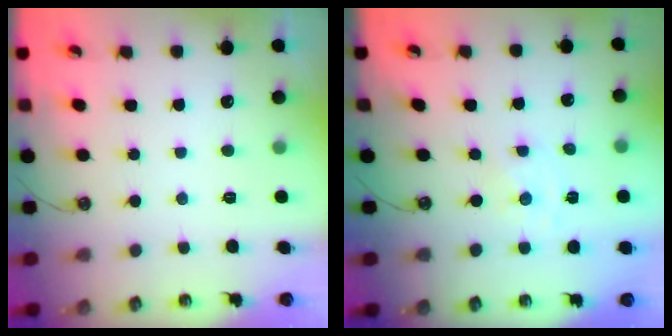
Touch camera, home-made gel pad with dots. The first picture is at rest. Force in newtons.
{"total": 0.0}